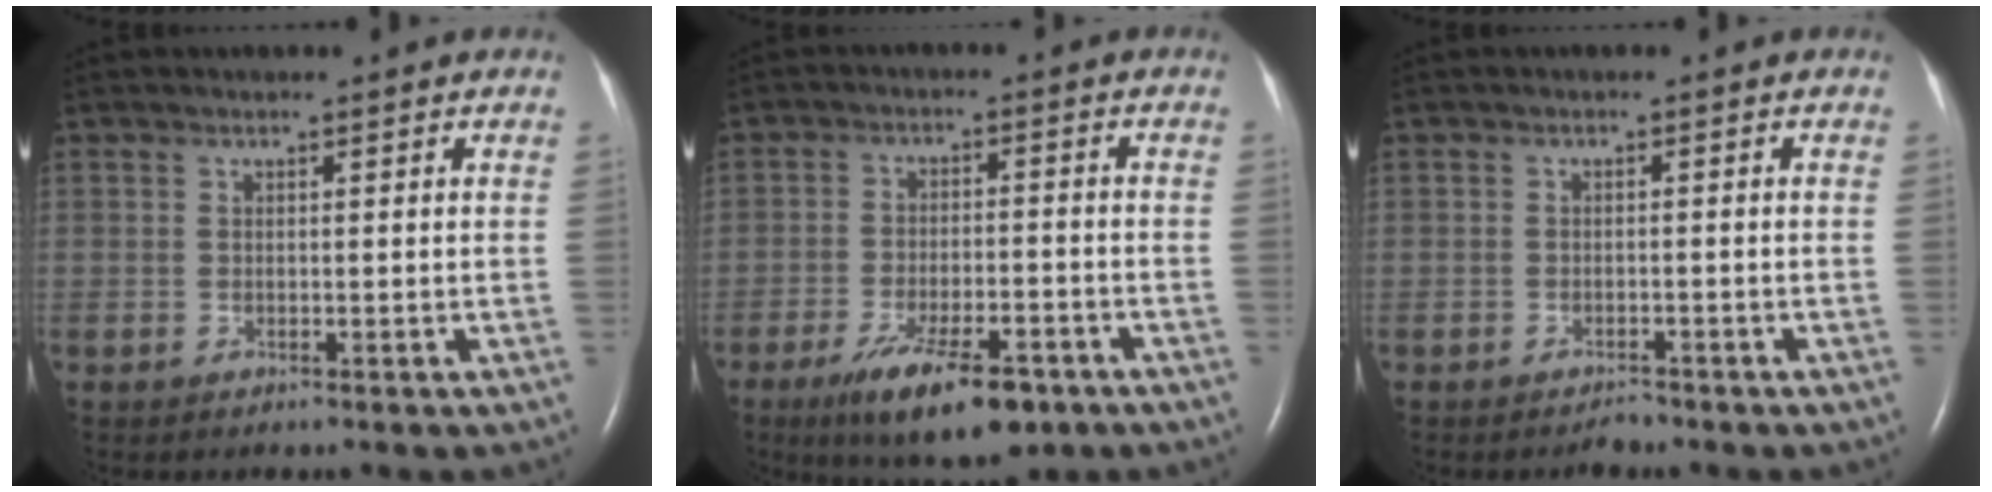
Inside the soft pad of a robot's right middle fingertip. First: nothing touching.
{"total": 11.6, "force": [-7.4, 3.3, 8.3], "torque": [-0.139, -0.015, -0.117]}
{"total": 1.1, "force": [-1.1, 0.2, 0.1], "torque": [-0.003, 0.000, -0.017]}